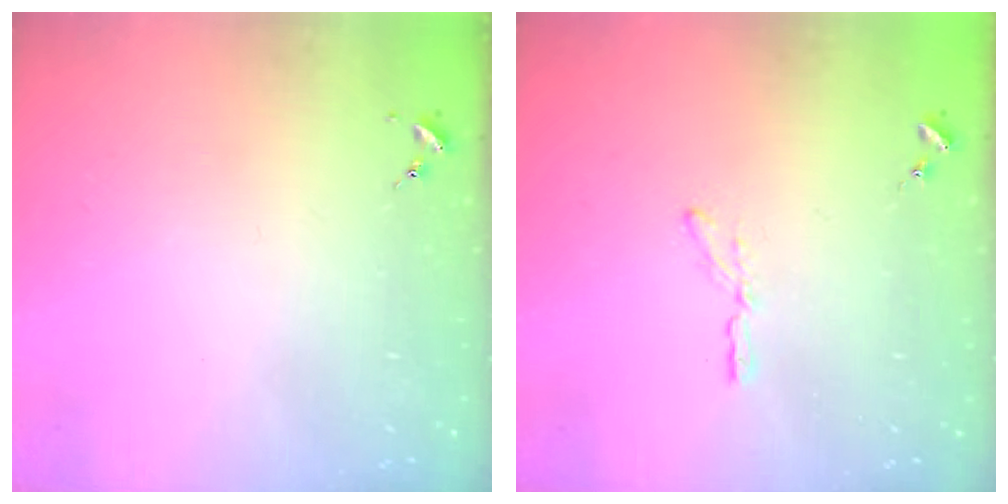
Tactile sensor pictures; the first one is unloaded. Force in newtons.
{"total": 3.1, "press": 3.1, "slide": 0.3}